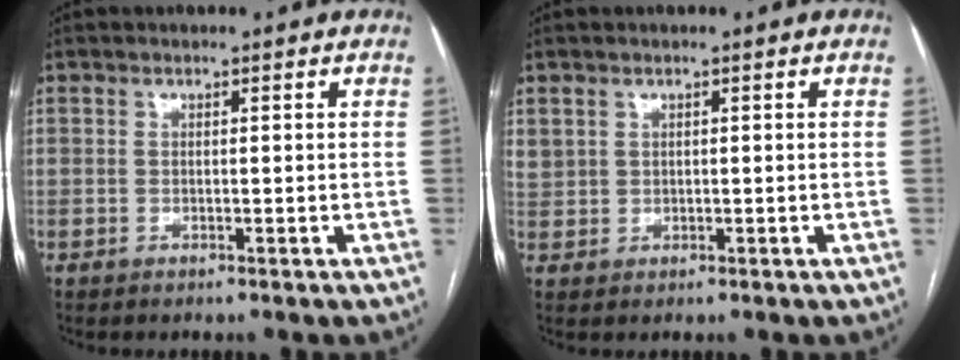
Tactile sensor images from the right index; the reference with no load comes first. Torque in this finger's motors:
{"motor_torque": [1.65, 0.49, 0.62, 0.11]}